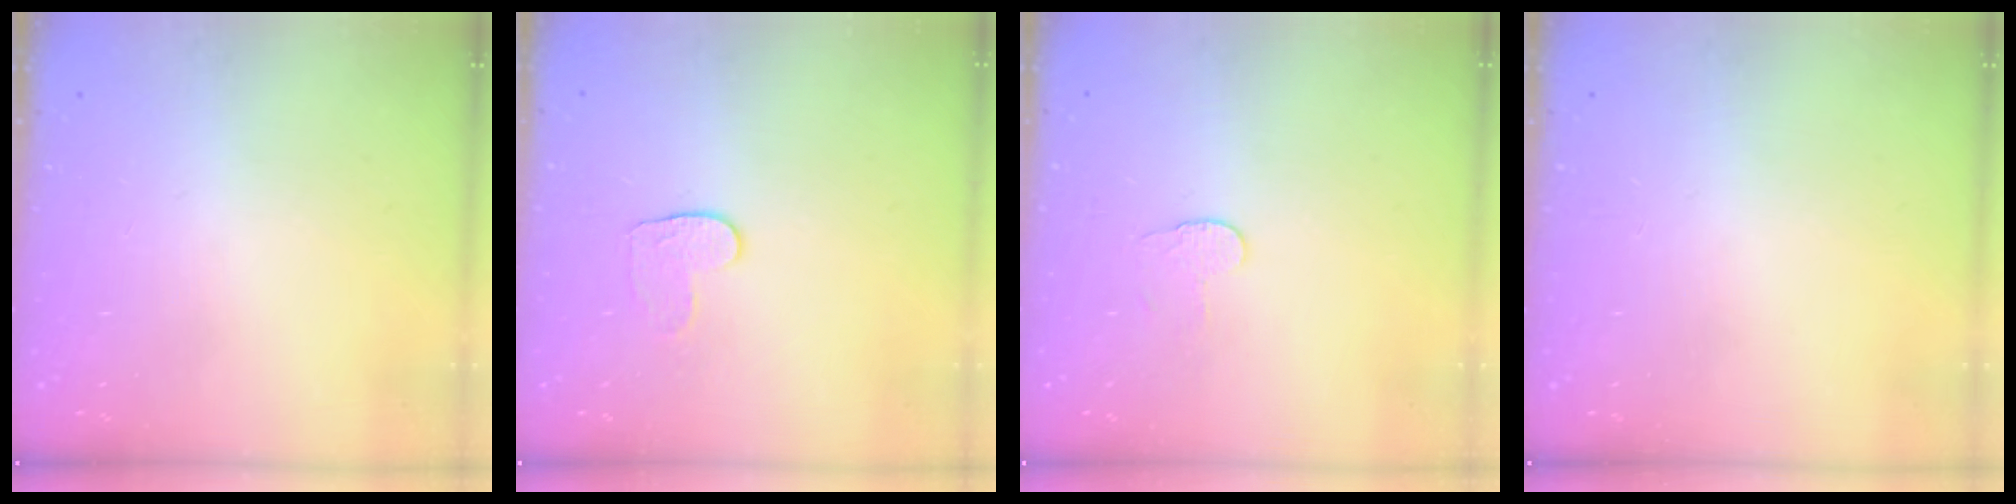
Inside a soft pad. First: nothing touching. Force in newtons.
{"total": 5.6, "press": 5.5, "slide": 0.5}
{"total": 3.7, "press": 3.7, "slide": 0.3}
{"total": 0.0}